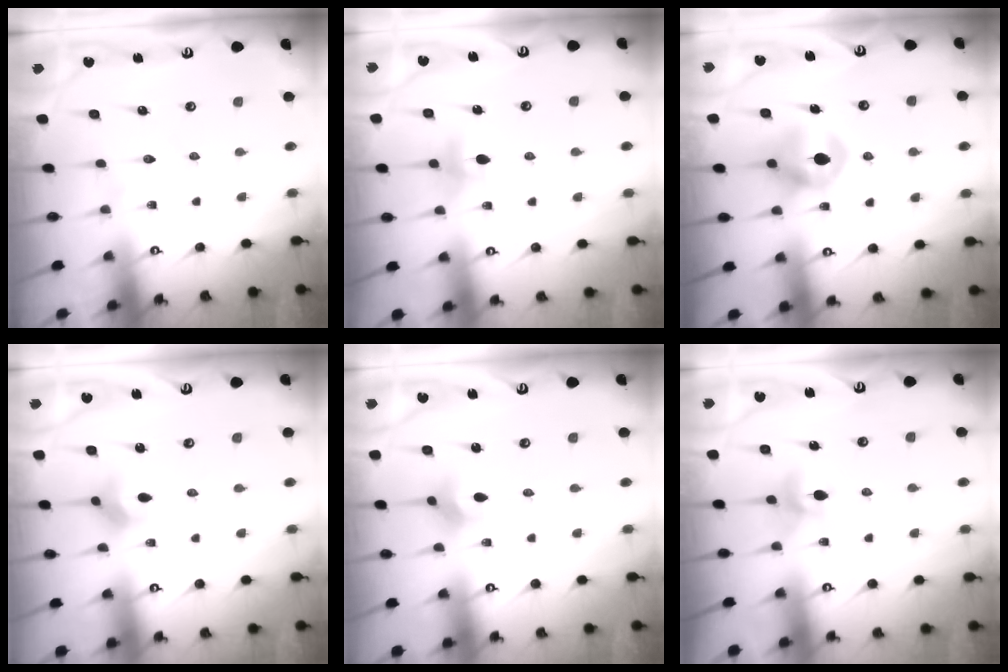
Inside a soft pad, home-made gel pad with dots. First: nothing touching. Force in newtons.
{"total": 4.6, "press": 4.4, "slide": 1.0}
{"total": 9.1, "press": 9.1, "slide": 0.3}
{"total": 3.0, "press": 3.0, "slide": 0.5}
{"total": 2.8, "press": 2.7, "slide": 0.7}
{"total": 5.5, "press": 5.4, "slide": 0.6}